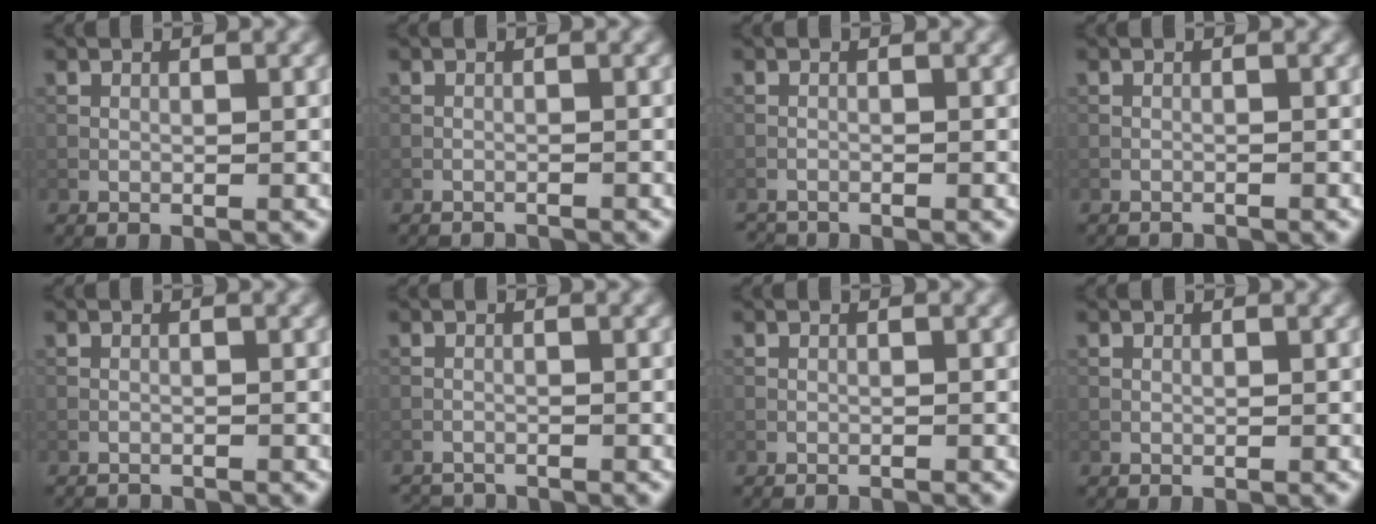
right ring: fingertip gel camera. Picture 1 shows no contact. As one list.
[{"total": 2.5, "force": [-2.4, 0.3, 0.5], "torque": [-0.011, 0.000, -0.035]}, {"total": 1.4, "force": [-1.4, 0.1, 0.0], "torque": [0.000, -0.006, -0.028]}, {"total": 1.8, "force": [-1.8, 0.2, 0.3], "torque": [-0.006, -0.005, -0.028]}, {"total": 2.1, "force": [-2.1, 0.2, 0.3], "torque": [-0.010, -0.004, -0.033]}, {"total": 2.6, "force": [-2.6, 0.3, 0.3], "torque": [-0.014, -0.010, -0.045]}, {"total": 1.7, "force": [-1.6, 0.2, 0.3], "torque": [-0.005, -0.002, -0.023]}, {"total": 0.0}]